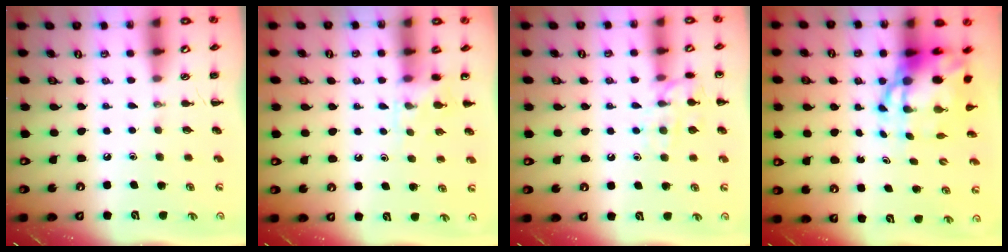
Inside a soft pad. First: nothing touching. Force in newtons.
{"total": 6.0, "press": 5.7, "slide": 1.8}
{"total": 11.0, "press": 10.9, "slide": 0.5}
{"total": 9.4, "press": 9.1, "slide": 2.5}